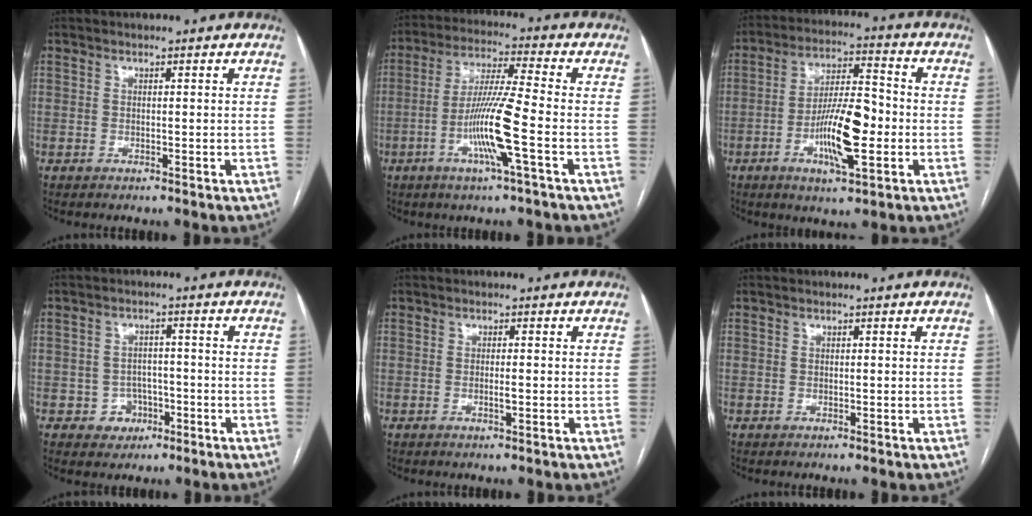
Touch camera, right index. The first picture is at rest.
{"total": 11.1, "force": [-3.5, -0.7, 10.5], "torque": [-0.205, -0.007, -0.072]}
{"total": 12.1, "force": [-3.1, 2.8, 11.4], "torque": [-0.211, 0.005, -0.050]}
{"total": 3.9, "force": [-1.6, 3.5, 0.7], "torque": [0.000, 0.012, -0.018]}
{"total": 0.7, "force": [-0.3, 0.0, 0.7], "torque": [-0.013, 0.001, -0.004]}
{"total": 0.0}